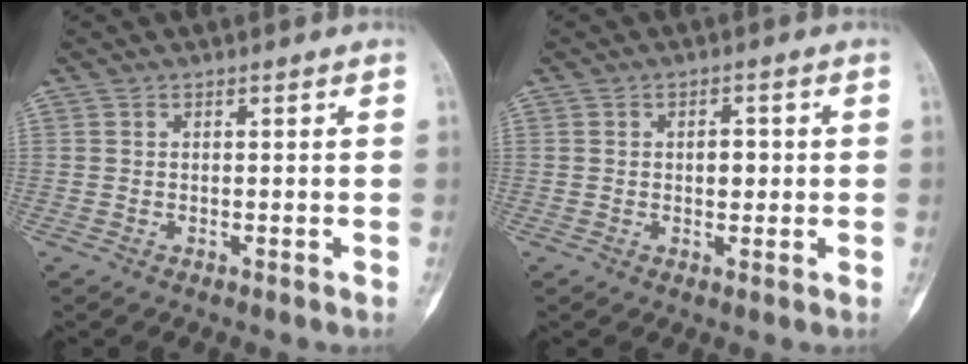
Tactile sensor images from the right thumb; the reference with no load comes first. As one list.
[{"total": 2.8, "force": [0.1, 1.7, 2.2], "torque": [-0.018, 0.001, 0.001]}]